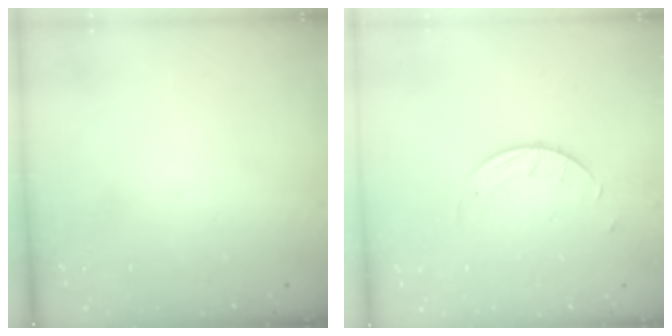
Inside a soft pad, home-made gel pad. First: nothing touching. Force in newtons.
{"total": 2.6, "press": 2.6, "slide": 0.2}